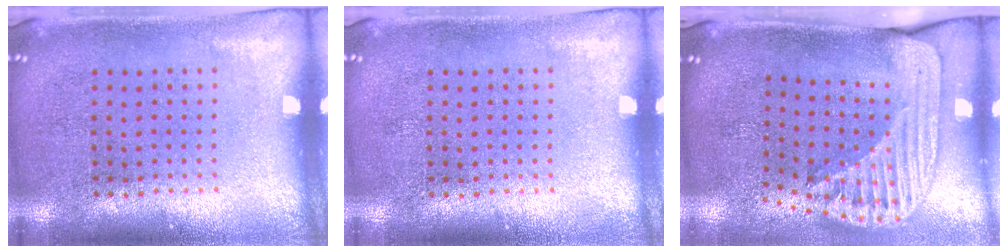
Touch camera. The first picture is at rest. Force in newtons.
{"total": 0.0}
{"total": 2.6, "press": 1.8, "slide": 1.9}